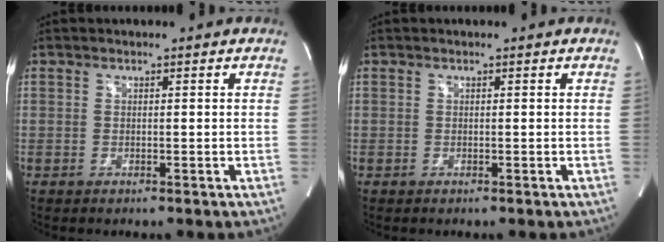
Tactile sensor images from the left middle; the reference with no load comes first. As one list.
[{"total": 0.0}]